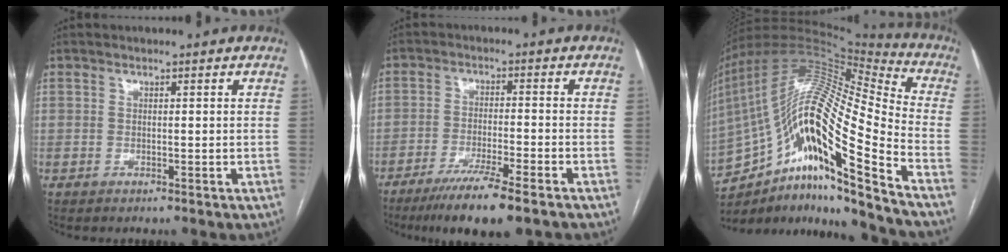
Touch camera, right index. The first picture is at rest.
{"total": 10.2, "force": [-7.4, 0.1, 7.0], "torque": [-0.109, -0.025, -0.120]}
{"total": 23.6, "force": [-13.2, 2.2, 19.5], "torque": [-0.356, 0.017, -0.233]}